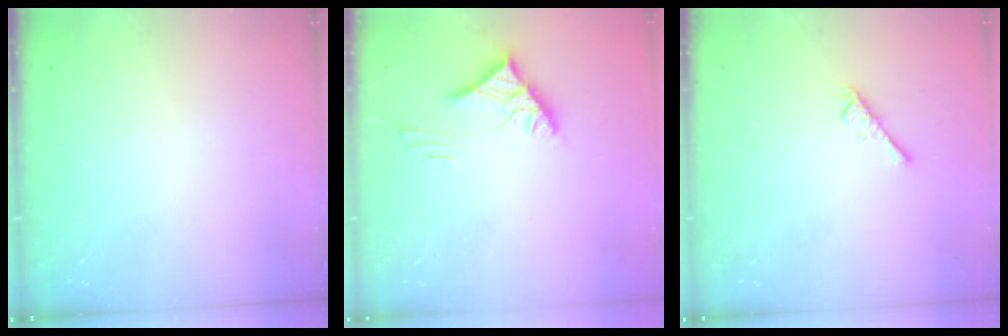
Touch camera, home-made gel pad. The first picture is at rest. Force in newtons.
{"total": 3.6, "press": 3.5, "slide": 0.9}
{"total": 2.6, "press": 2.5, "slide": 0.5}